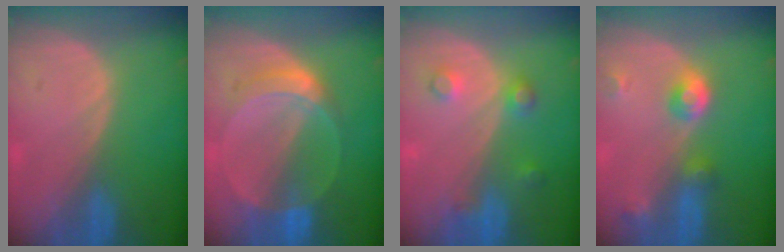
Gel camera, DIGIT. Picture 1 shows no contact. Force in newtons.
{"total": 6.1, "press": 5.6, "slide": 2.4}
{"total": 3.6, "press": 3.6, "slide": 0.2}
{"total": 4.8, "press": 4.4, "slide": 1.9}